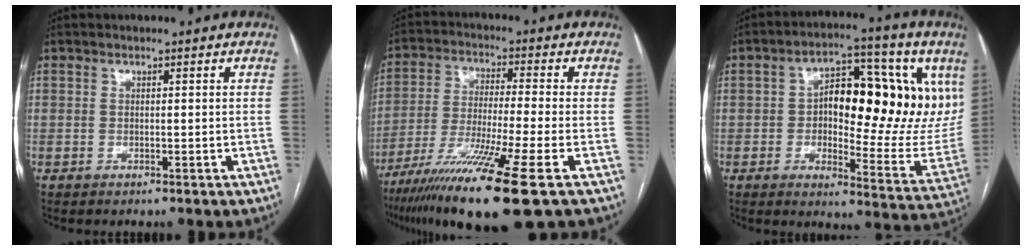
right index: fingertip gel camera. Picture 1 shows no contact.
{"total": 15.9, "force": [-9.7, -1.0, 12.5], "torque": [-0.234, -0.047, -0.172]}
{"total": 22.8, "force": [5.8, 8.8, 20.3], "torque": [-0.260, 0.033, 0.089]}